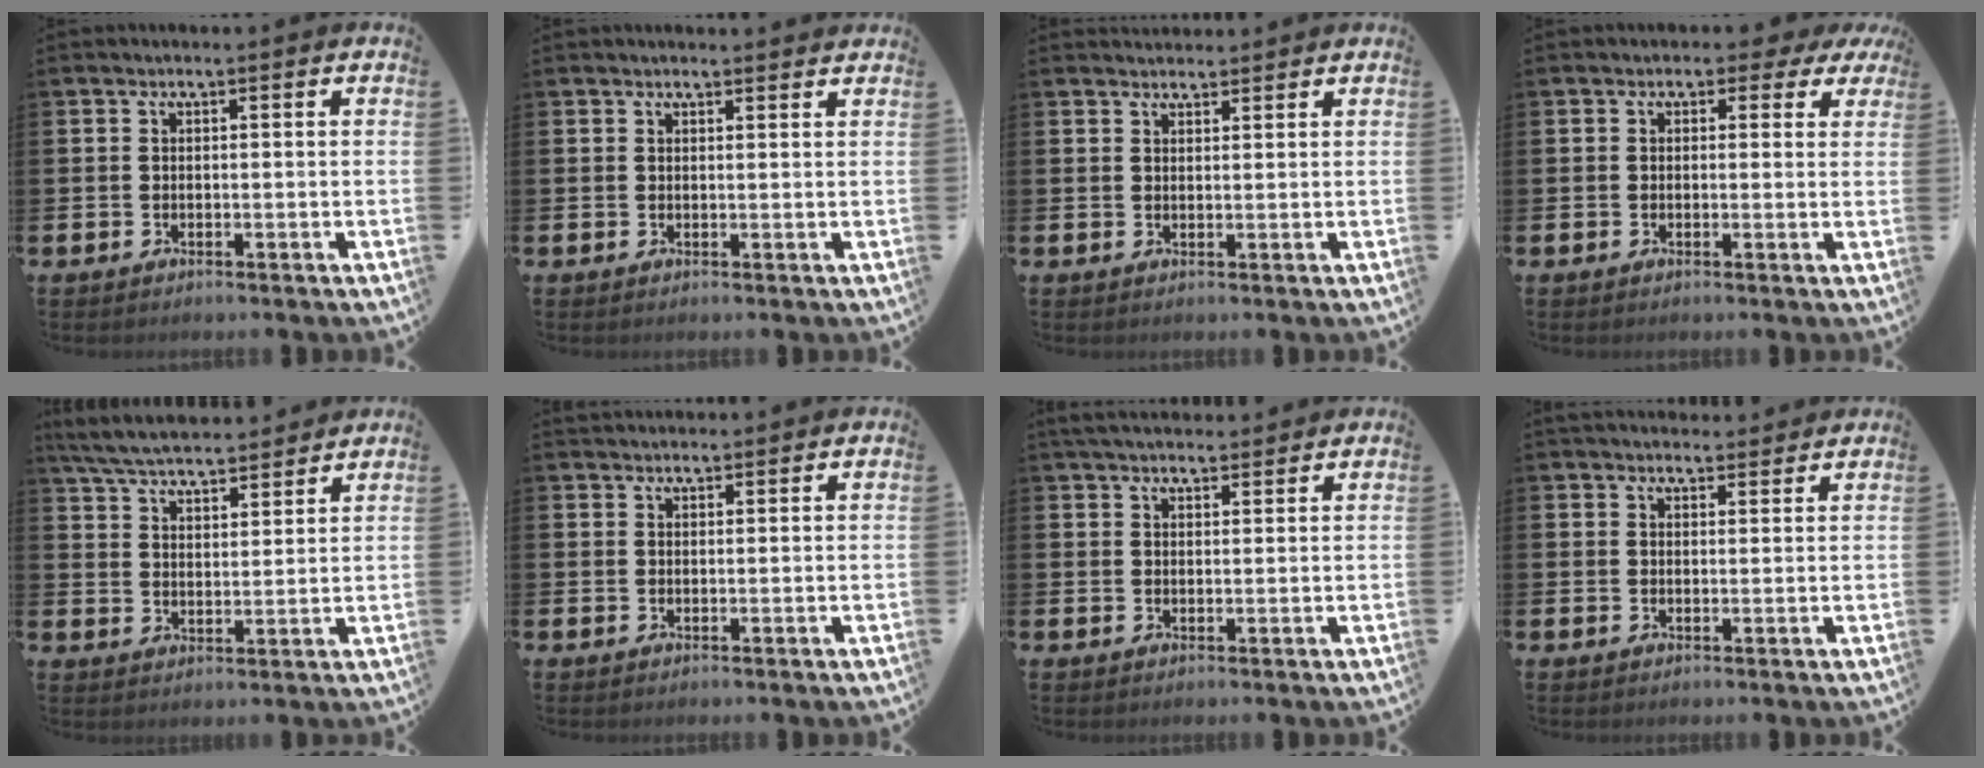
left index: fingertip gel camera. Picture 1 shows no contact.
{"total": 1.2, "force": [1.2, 0.0, 0.0], "torque": [0.006, -0.004, 0.021]}
{"total": 2.1, "force": [2.0, 0.5, -0.1], "torque": [0.012, -0.009, 0.035]}
{"total": 1.6, "force": [0.7, 1.4, 0.6], "torque": [-0.008, 0.008, 0.006]}
{"total": 6.3, "force": [6.2, 0.8, 1.1], "torque": [-0.050, -0.035, 0.111]}
{"total": 1.9, "force": [1.9, 0.4, 0.0], "torque": [0.006, -0.008, 0.033]}
{"total": 3.6, "force": [3.5, 0.8, 0.6], "torque": [-0.013, -0.015, 0.064]}
{"total": 3.1, "force": [3.0, 0.8, -0.1], "torque": [0.010, -0.017, 0.052]}